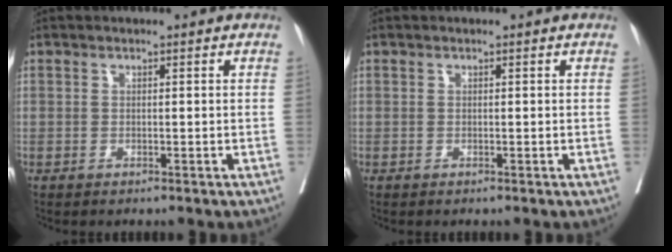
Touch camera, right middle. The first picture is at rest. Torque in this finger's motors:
{"motor_torque": [0.00, 0.00, 0.00, 0.00]}